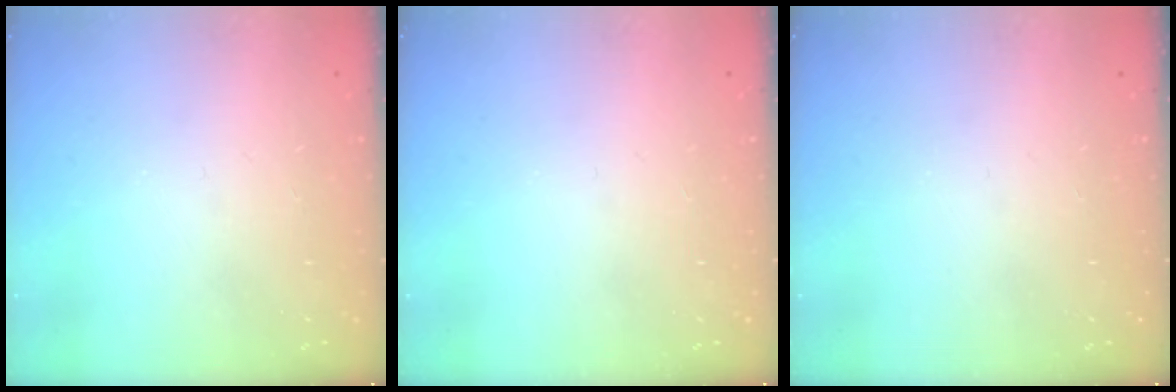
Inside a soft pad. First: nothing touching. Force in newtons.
{"total": 0.0}
{"total": 0.0}